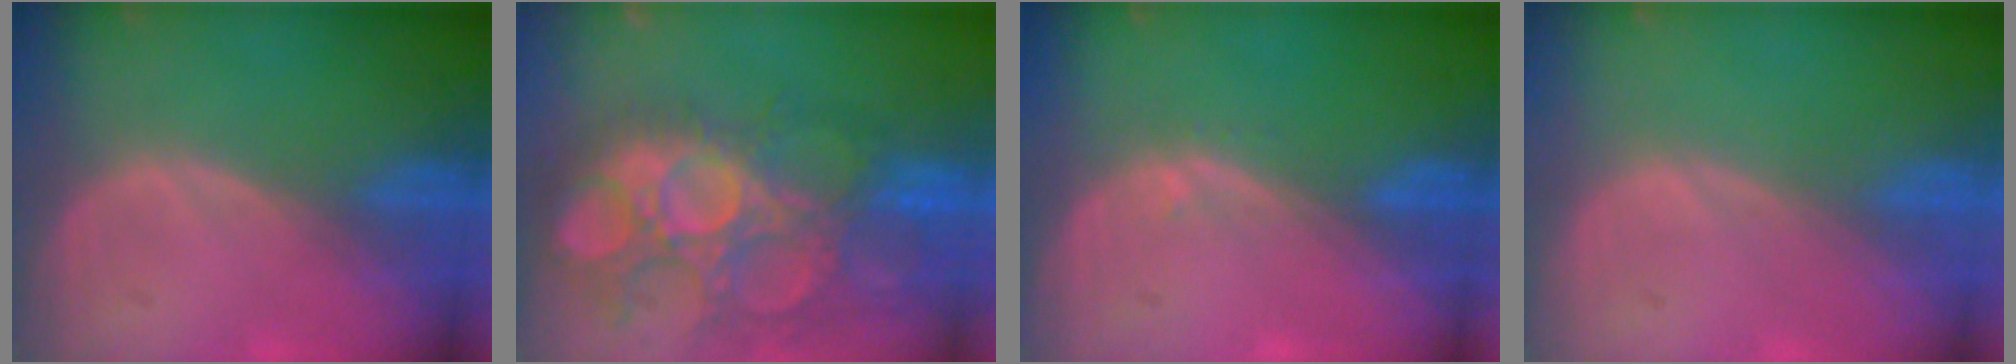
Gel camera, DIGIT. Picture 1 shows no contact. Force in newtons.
{"total": 13.5, "press": 12.4, "slide": 5.4}
{"total": 0.7, "press": 0.7, "slide": 0.2}
{"total": 0.0}